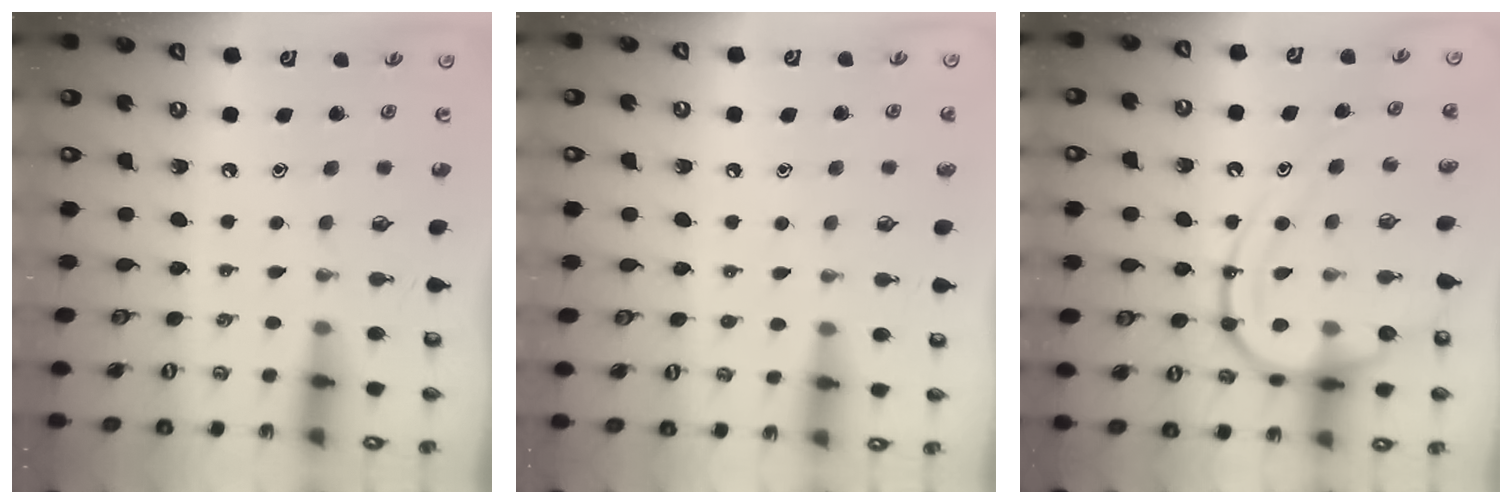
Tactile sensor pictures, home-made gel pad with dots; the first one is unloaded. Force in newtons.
{"total": 5.4, "press": 5.4, "slide": 0.5}
{"total": 13.5, "press": 13.5, "slide": 0.8}